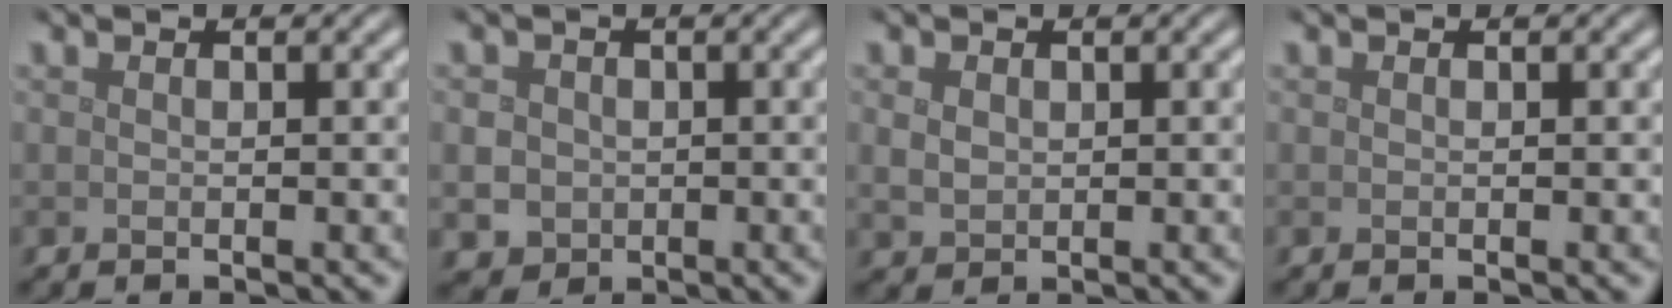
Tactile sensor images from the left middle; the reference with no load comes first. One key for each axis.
{"total": 3.0, "fx": -0.2, "fy": 2.9, "fz": 0.9, "tx": -0.006, "ty": 0.004, "tz": -0.011}
{"total": 1.6, "fx": 0.4, "fy": 1.3, "fz": 0.9, "tx": -0.019, "ty": -0.002, "tz": 0.010}
{"total": 0.0}